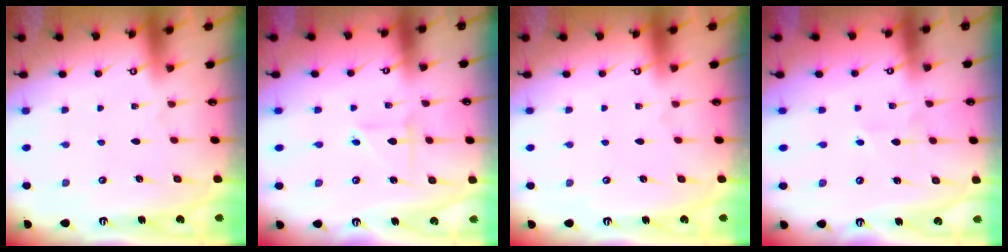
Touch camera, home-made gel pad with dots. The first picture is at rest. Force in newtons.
{"total": 2.5, "press": 2.5, "slide": 0.1}
{"total": 0.0}
{"total": 1.7, "press": 1.7, "slide": 0.2}